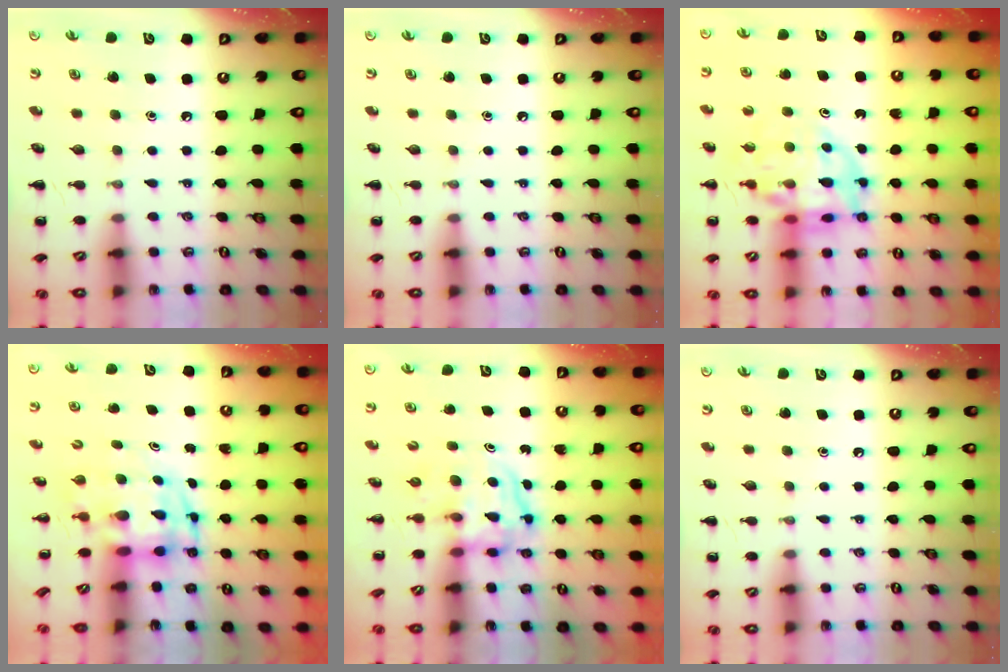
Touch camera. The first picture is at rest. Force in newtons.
{"total": 0.0}
{"total": 14.1, "press": 13.6, "slide": 3.7}
{"total": 3.5, "press": 3.4, "slide": 0.8}
{"total": 4.0, "press": 4.0, "slide": 0.3}
{"total": 0.0}